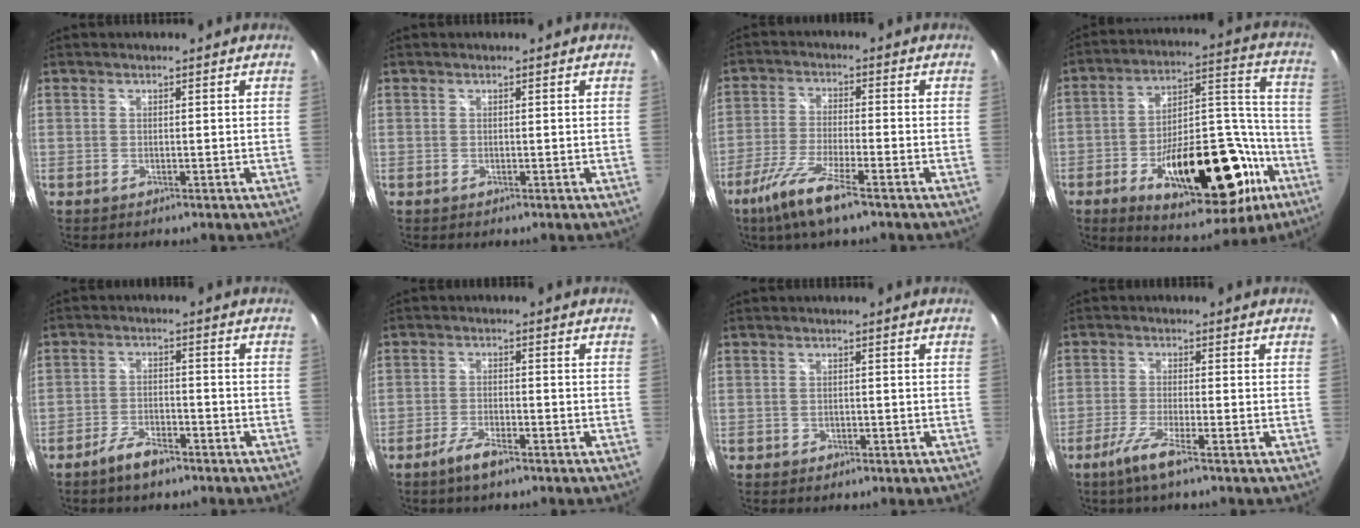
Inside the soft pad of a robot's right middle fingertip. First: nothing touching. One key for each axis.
{"total": 0.0}
{"total": 10.2, "fx": -6.7, "fy": 0.9, "fz": 7.7, "tx": -0.175, "ty": -0.019, "tz": -0.128}
{"total": 26.8, "fx": -12.0, "fy": 11.9, "fz": 20.8, "tx": -0.311, "ty": 0.028, "tz": -0.162}
{"total": 5.5, "fx": -4.1, "fy": 1.8, "fz": 3.1, "tx": -0.076, "ty": 0.000, "tz": -0.073}
{"total": 4.6, "fx": -3.3, "fy": 0.9, "fz": 3.1, "tx": -0.076, "ty": -0.005, "tz": -0.063}
{"total": 0.8, "fx": -0.5, "fy": 0.5, "fz": 0.5, "tx": -0.007, "ty": -0.002, "tz": -0.007}
{"total": 5.4, "fx": -3.5, "fy": -0.4, "fz": 4.2, "tx": -0.096, "ty": -0.011, "tz": -0.066}